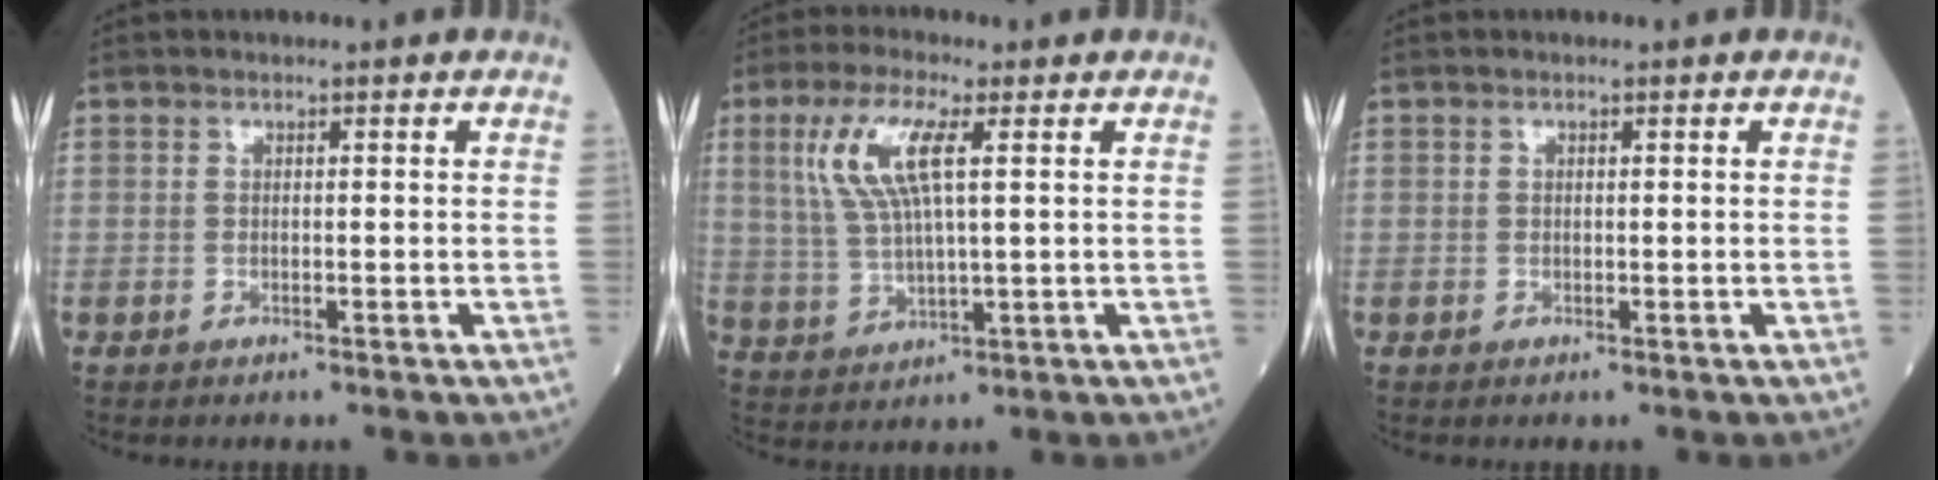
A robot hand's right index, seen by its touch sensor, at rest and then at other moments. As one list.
[{"total": 9.1, "force": [3.0, 1.8, 8.3], "torque": [-0.187, 0.011, 0.063]}, {"total": 0.0}]